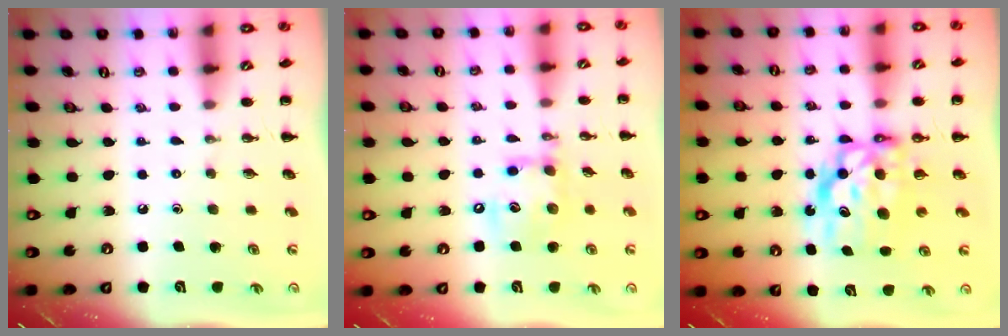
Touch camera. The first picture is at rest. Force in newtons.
{"total": 12.6, "press": 12.5, "slide": 1.9}
{"total": 8.9, "press": 8.6, "slide": 2.3}